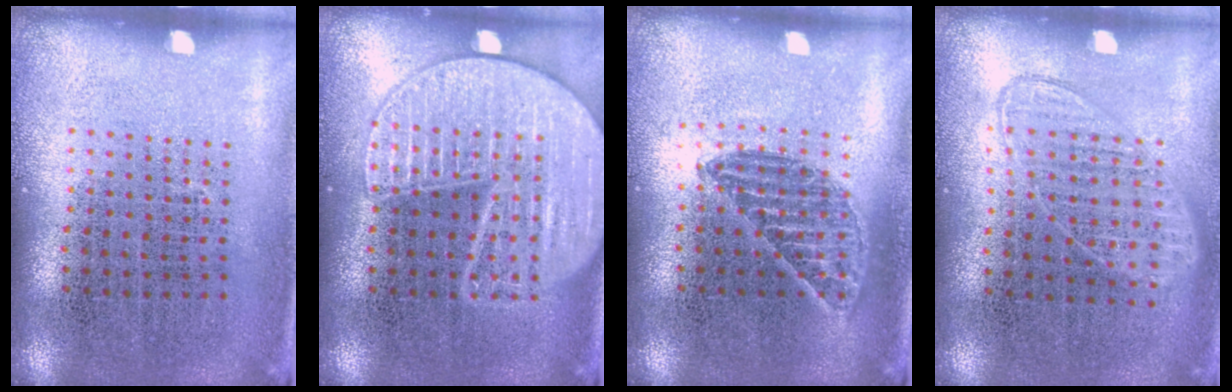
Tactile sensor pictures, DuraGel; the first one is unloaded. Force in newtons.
{"total": 3.4, "press": 3.4, "slide": 0.3}
{"total": 1.2, "press": 1.1, "slide": 0.5}
{"total": 1.0, "press": 0.9, "slide": 0.3}